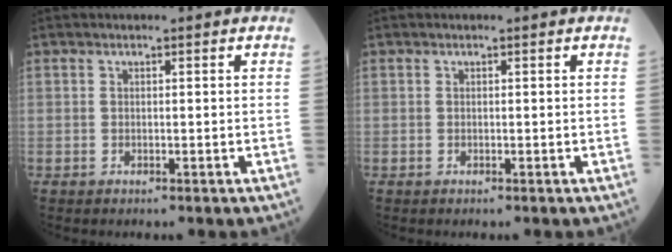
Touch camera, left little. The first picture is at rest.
{"total": 0.0}